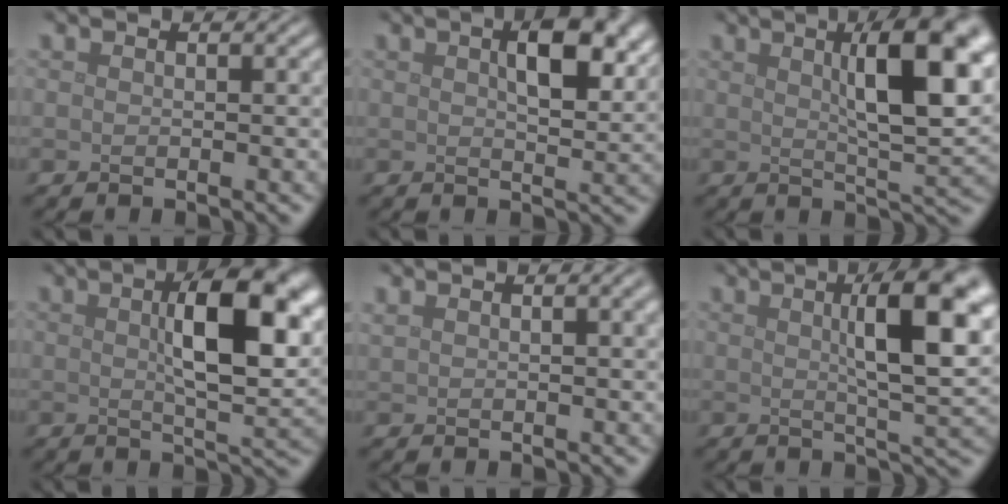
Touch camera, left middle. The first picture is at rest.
{"total": 5.9, "force": [2.3, 2.3, 4.9], "torque": [-0.074, 0.004, 0.037]}
{"total": 10.2, "force": [3.0, 2.8, 9.4], "torque": [-0.128, 0.006, 0.048]}
{"total": 10.4, "force": [2.4, 3.6, 9.5], "torque": [-0.143, 0.002, 0.039]}
{"total": 4.0, "force": [2.4, 1.5, 2.8], "torque": [-0.033, 0.013, 0.030]}
{"total": 9.7, "force": [2.5, 2.3, 9.1], "torque": [-0.116, 0.011, 0.036]}